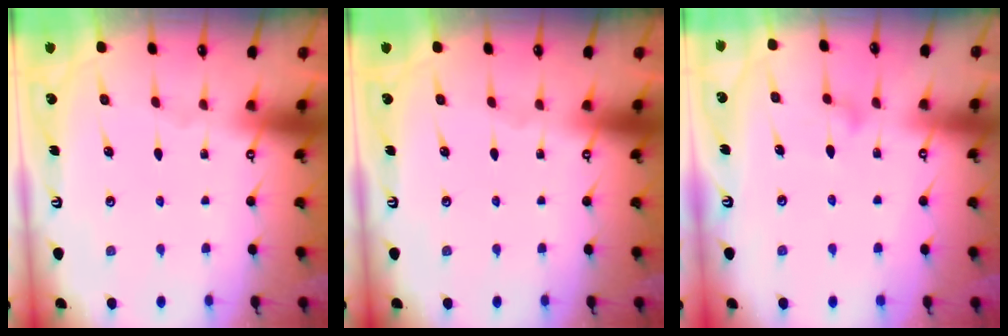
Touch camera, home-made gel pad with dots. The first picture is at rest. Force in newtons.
{"total": 0.0}
{"total": 7.8, "press": 7.8, "slide": 0.6}